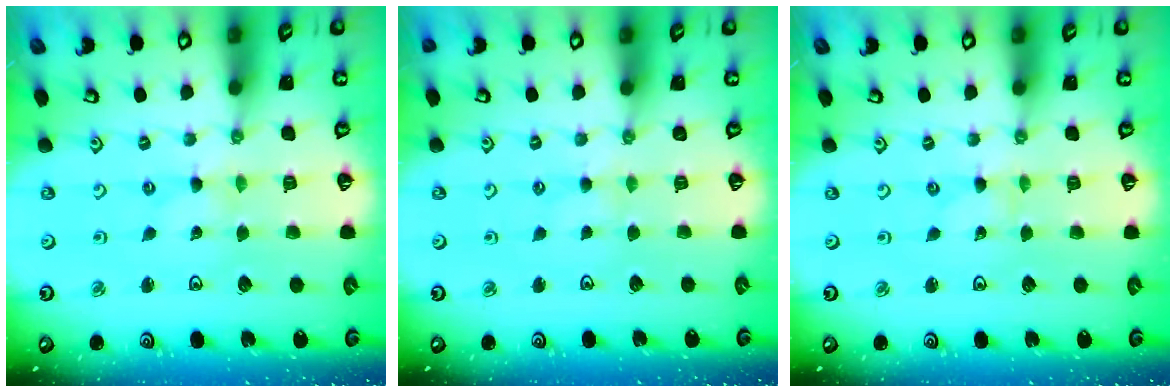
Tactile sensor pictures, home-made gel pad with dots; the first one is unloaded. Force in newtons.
{"total": 1.5, "press": 1.4, "slide": 0.4}
{"total": 0.0}